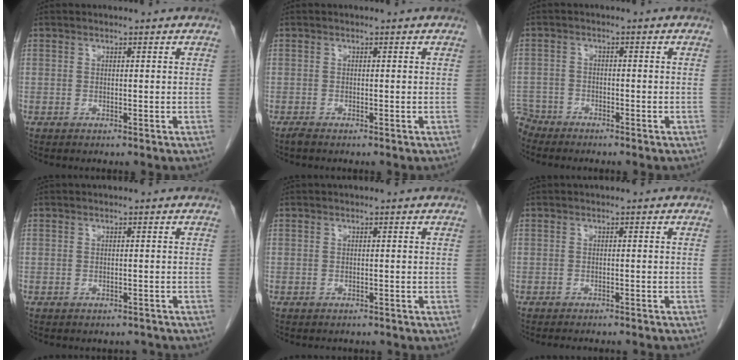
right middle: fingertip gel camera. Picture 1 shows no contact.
{"total": 0.7, "force": [-0.6, 0.0, 0.3], "torque": [-0.014, -0.003, -0.012]}
{"total": 4.5, "force": [-4.2, 1.5, -0.4], "torque": [0.010, -0.006, -0.083]}
{"total": 2.6, "force": [-2.3, 1.1, 0.2], "torque": [-0.001, 0.002, -0.030]}
{"total": 1.9, "force": [-1.8, 0.8, 0.2], "torque": [-0.006, 0.000, -0.024]}
{"total": 6.2, "force": [-5.7, 1.0, 2.3], "torque": [-0.026, -0.005, -0.066]}